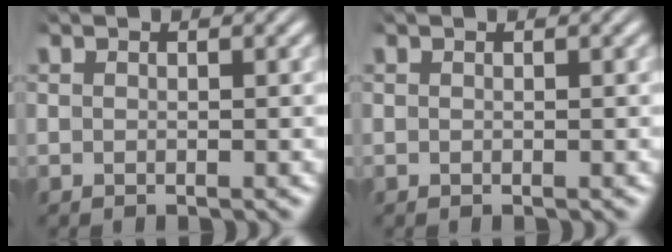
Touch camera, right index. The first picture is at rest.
{"total": 0.0}